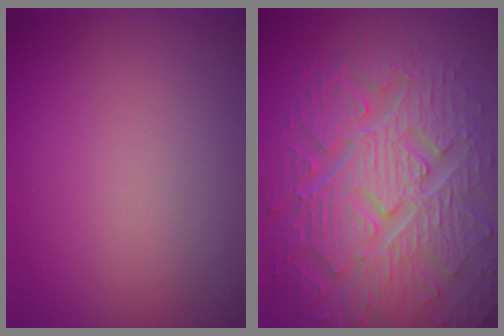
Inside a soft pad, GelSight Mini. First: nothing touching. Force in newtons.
{"total": 10.5, "press": 7.0, "slide": 7.8}